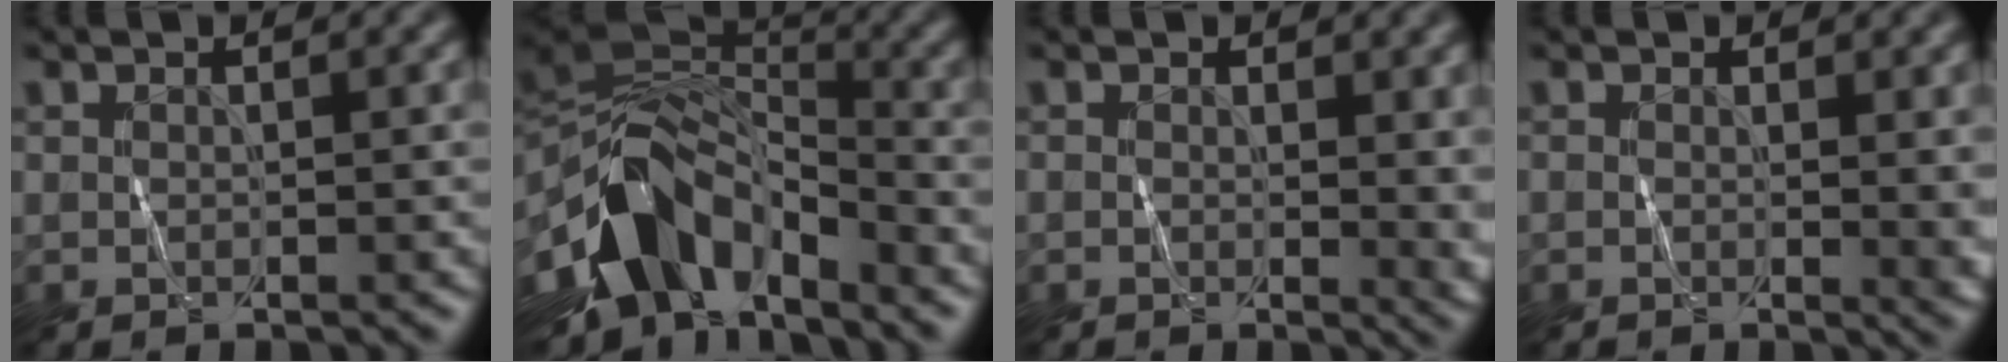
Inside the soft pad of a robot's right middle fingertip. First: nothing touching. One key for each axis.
{"total": 9.9, "fx": -5.3, "fy": 5.5, "fz": 6.3, "tx": -0.104, "ty": 0.010, "tz": -0.104}
{"total": 3.8, "fx": 0.3, "fy": 1.8, "fz": 3.4, "tx": -0.029, "ty": -0.004, "tz": 0.007}
{"total": 2.7, "fx": 0.2, "fy": 0.9, "fz": 2.6, "tx": -0.024, "ty": -0.003, "tz": 0.003}